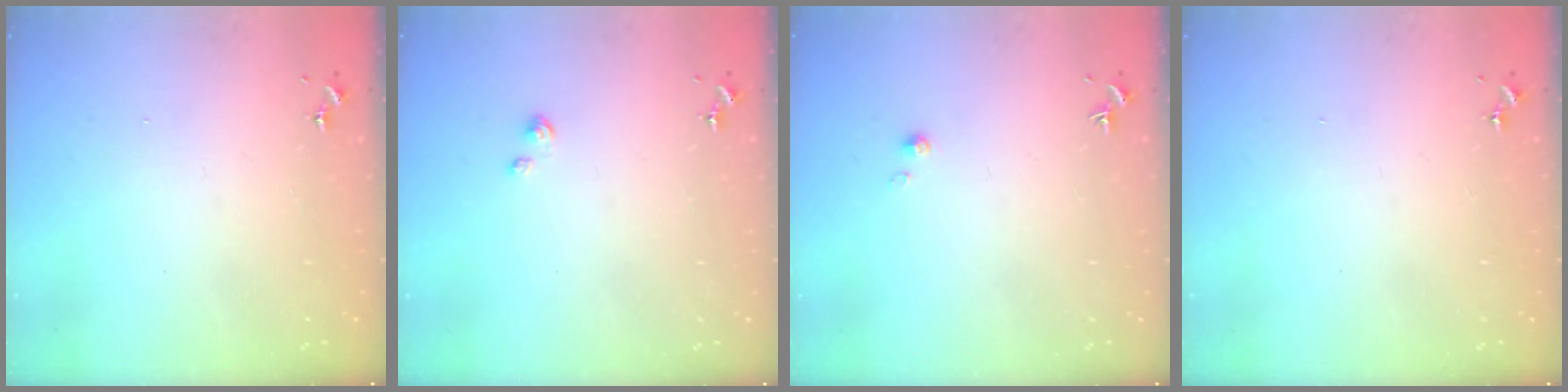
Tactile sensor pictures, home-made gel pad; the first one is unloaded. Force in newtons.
{"total": 2.5, "press": 2.5, "slide": 0.3}
{"total": 2.0, "press": 1.9, "slide": 0.2}
{"total": 0.0}